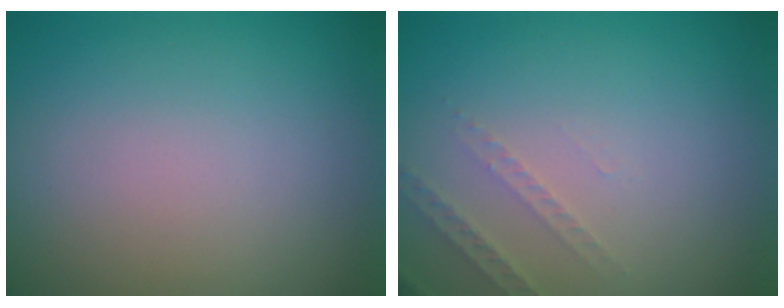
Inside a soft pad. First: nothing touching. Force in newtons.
{"total": 1.5, "press": 1.4, "slide": 0.4}